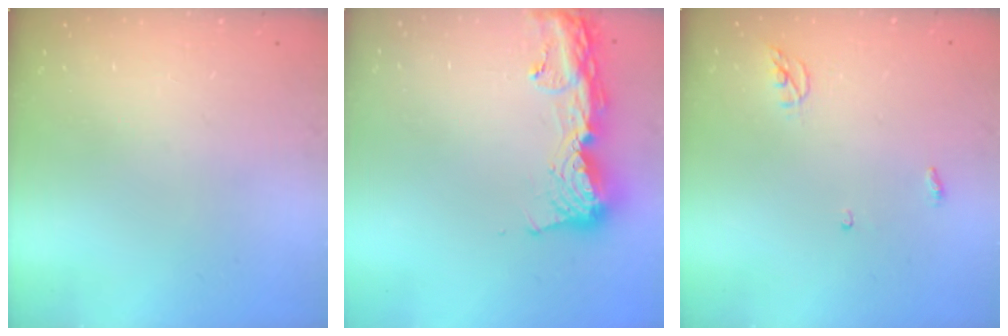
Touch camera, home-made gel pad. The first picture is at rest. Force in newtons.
{"total": 13.9, "press": 13.8, "slide": 1.2}
{"total": 3.5, "press": 3.5, "slide": 0.3}